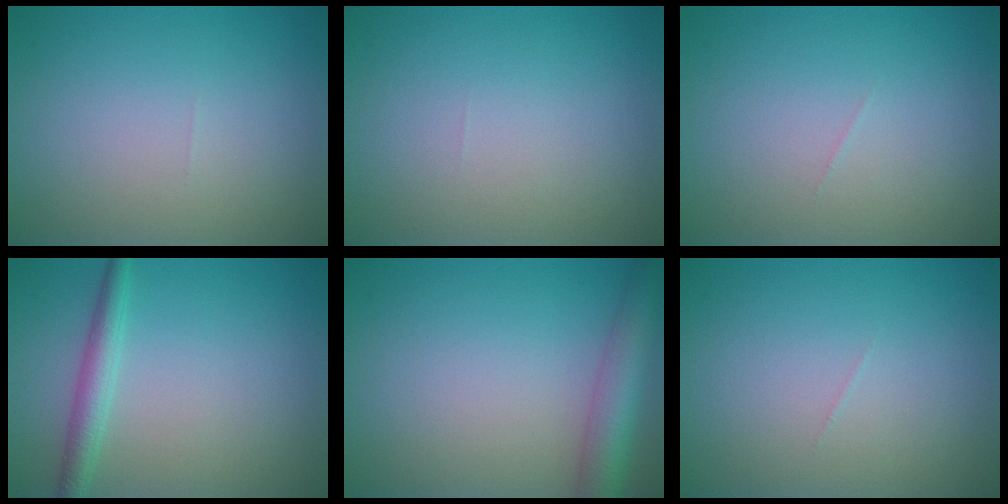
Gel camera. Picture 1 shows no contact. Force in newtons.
{"total": 0.0}
{"total": 0.0}
{"total": 2.4, "press": 2.4, "slide": 0.1}
{"total": 4.9, "press": 4.9, "slide": 0.3}
{"total": 0.0}